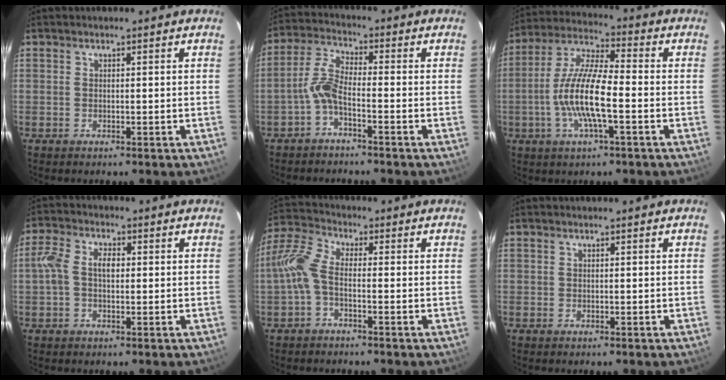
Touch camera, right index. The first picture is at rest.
{"total": 4.8, "force": [-2.4, 1.2, 4.0], "torque": [-0.099, 0.015, -0.051]}
{"total": 12.6, "force": [-3.1, 2.7, 11.9], "torque": [-0.246, 0.001, -0.064]}
{"total": 5.5, "force": [0.1, 3.2, 4.5], "torque": [-0.096, 0.016, -0.004]}
{"total": 6.6, "force": [-1.8, 2.8, 5.7], "torque": [-0.137, 0.015, -0.045]}
{"total": 0.0}